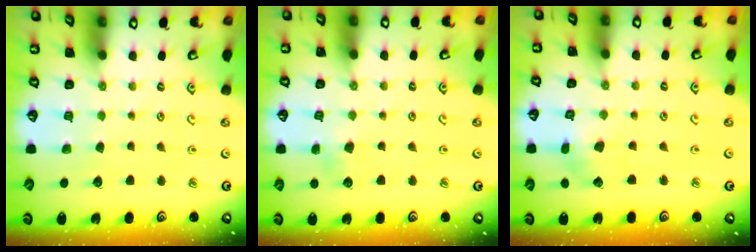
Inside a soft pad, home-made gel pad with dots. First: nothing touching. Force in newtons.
{"total": 3.5, "press": 3.4, "slide": 0.5}
{"total": 3.0, "press": 3.0, "slide": 0.2}